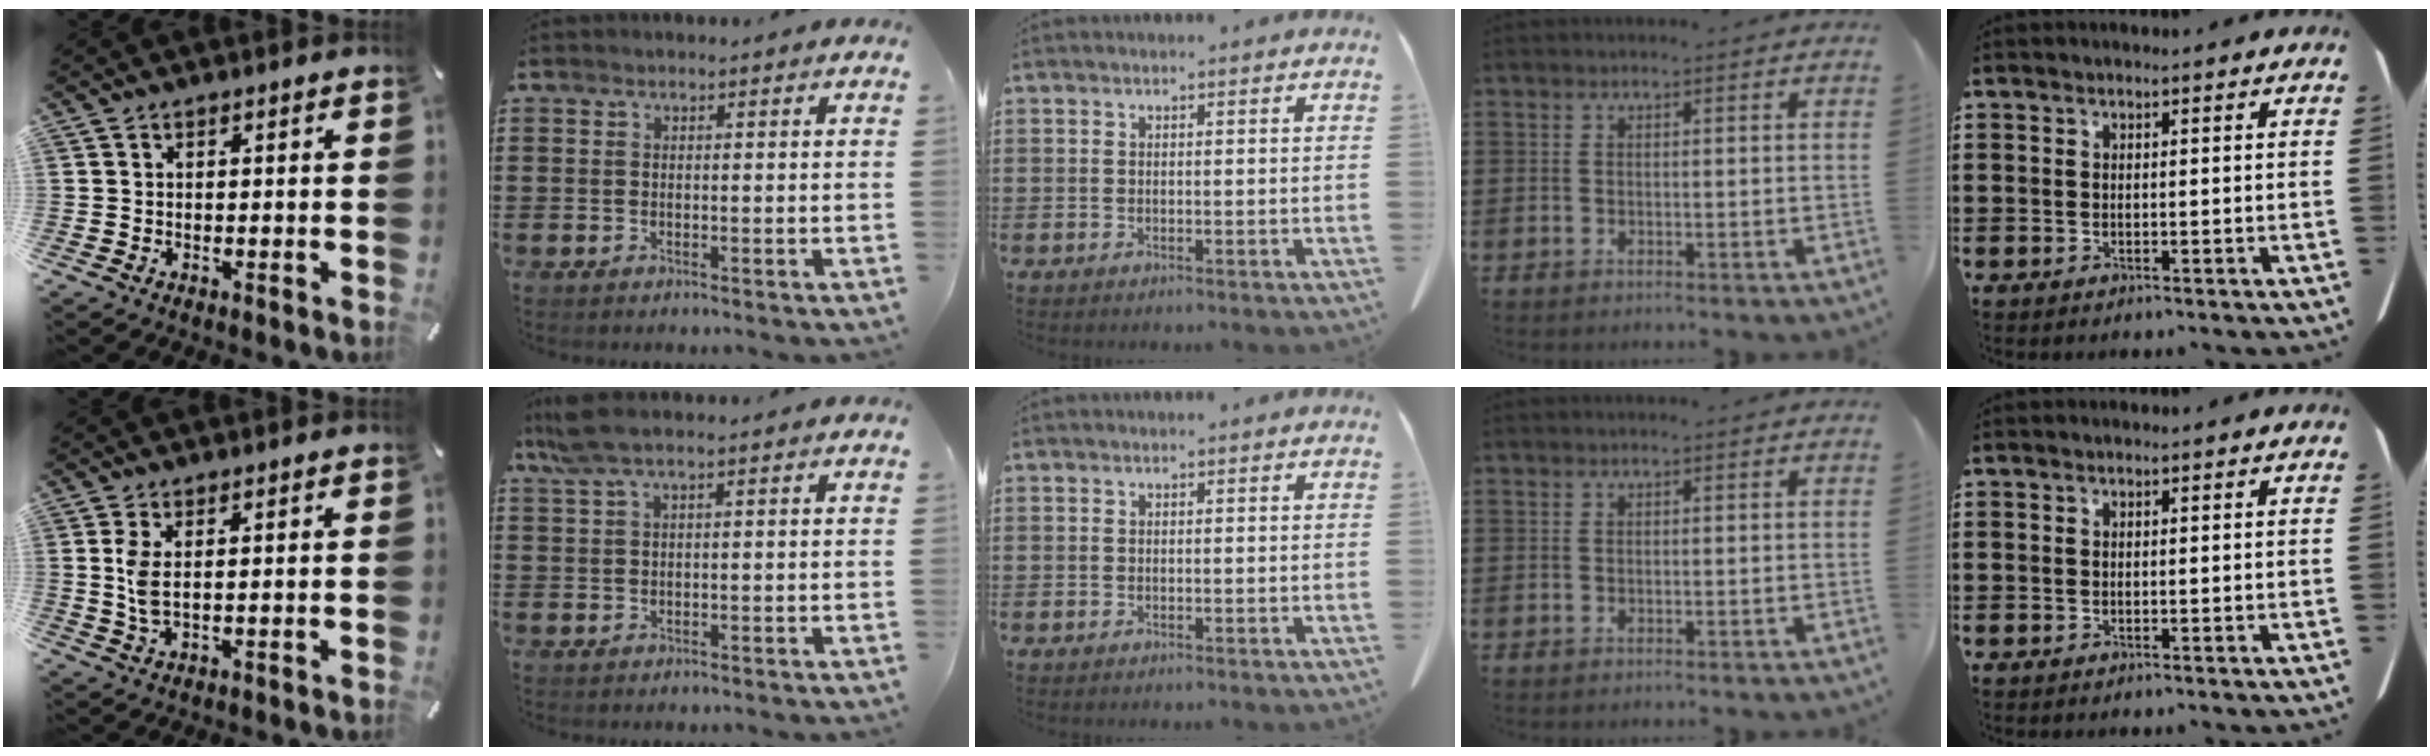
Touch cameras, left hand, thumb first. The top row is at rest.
{"thumb": {"total": 5.0, "force": [0.8, 1.9, 4.6], "torque": [-0.105, 0.000, 0.010]}, "index": {"total": 3.4, "force": [1.7, 0.4, 3.0], "torque": [-0.067, -0.002, 0.029]}}